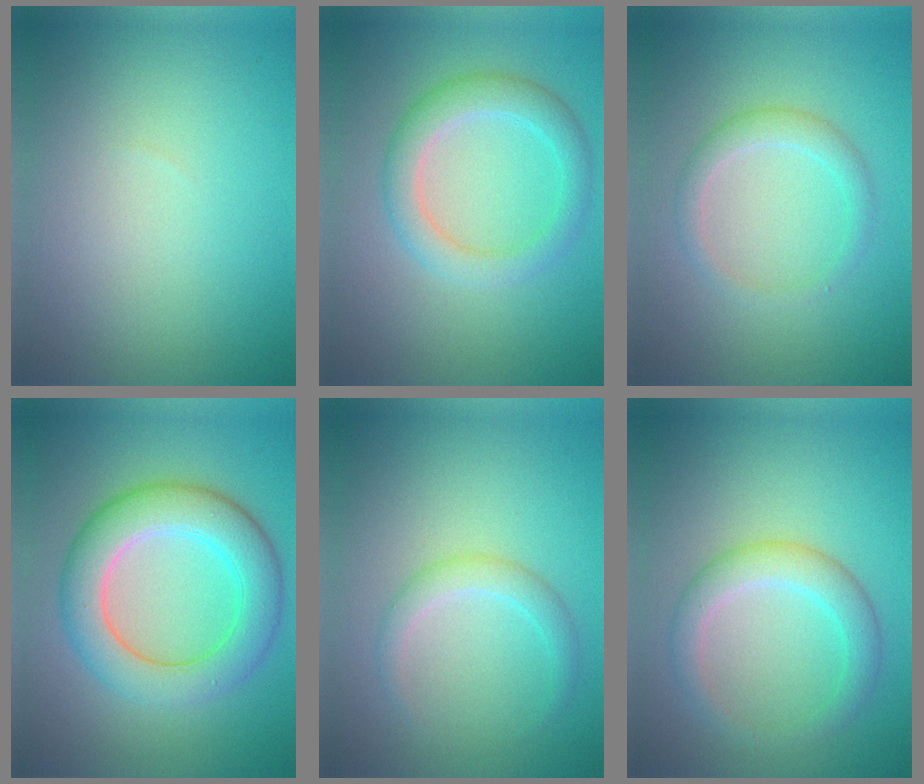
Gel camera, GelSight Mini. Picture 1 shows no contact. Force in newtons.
{"total": 3.7, "press": 3.7, "slide": 0.3}
{"total": 2.2, "press": 2.2, "slide": 0.1}
{"total": 7.2, "press": 7.2, "slide": 0.5}
{"total": 2.0, "press": 2.0, "slide": 0.1}
{"total": 3.4, "press": 3.4, "slide": 0.2}